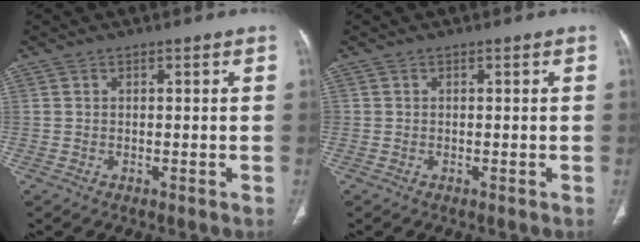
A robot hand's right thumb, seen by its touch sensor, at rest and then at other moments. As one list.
[{"total": 0.0}]